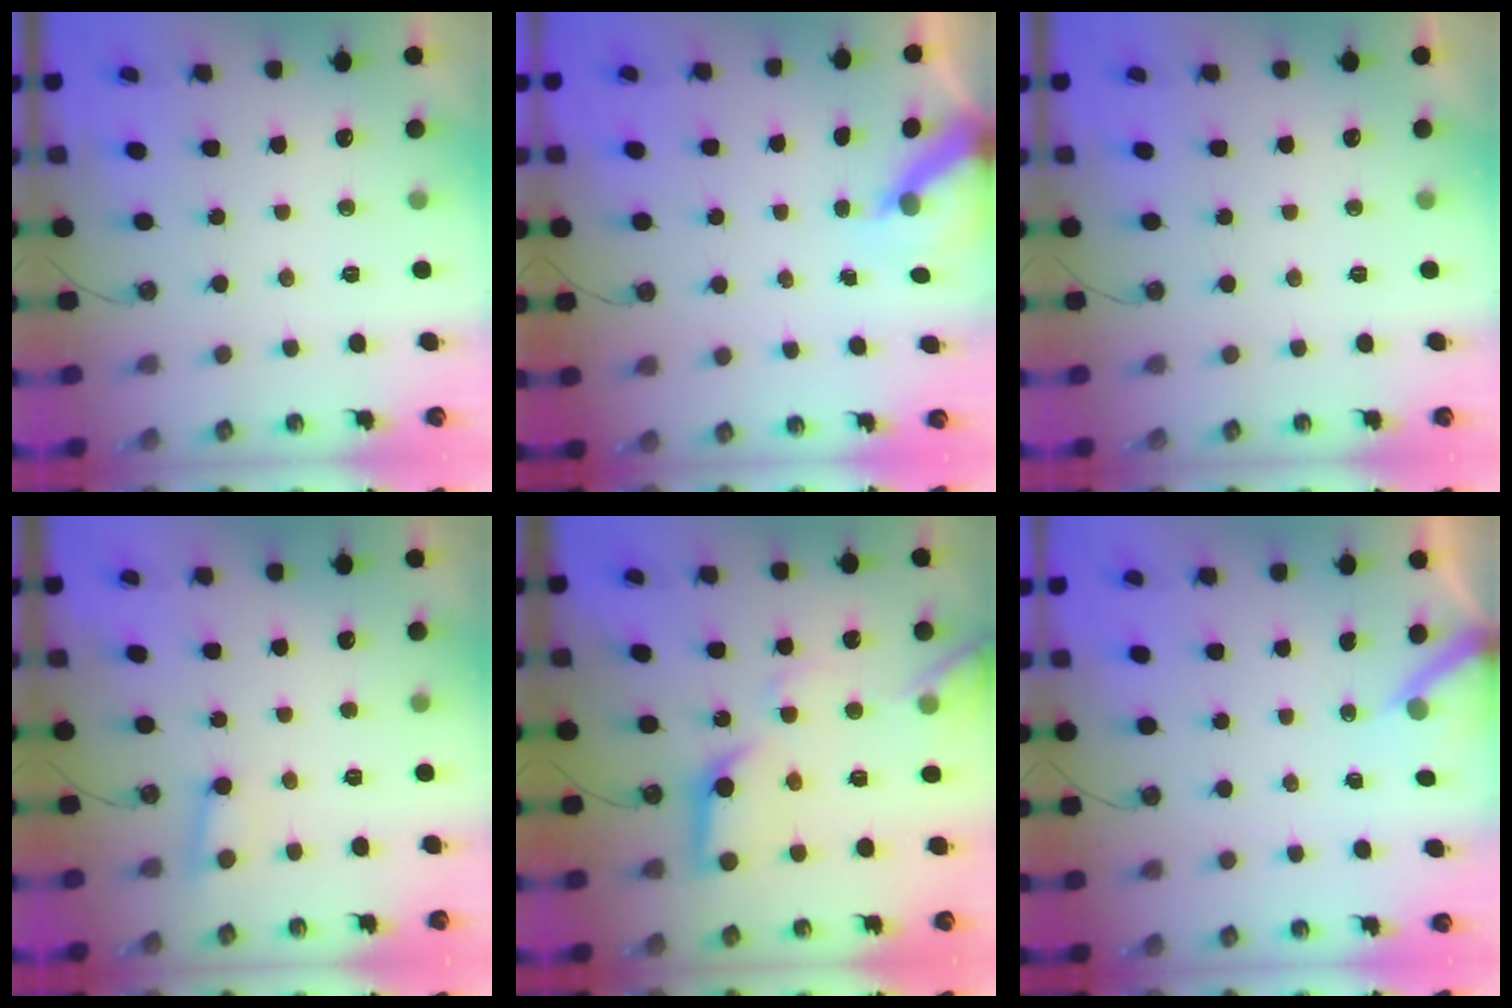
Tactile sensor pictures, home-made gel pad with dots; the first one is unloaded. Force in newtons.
{"total": 5.4, "press": 5.4, "slide": 0.6}
{"total": 0.0}
{"total": 3.7, "press": 3.6, "slide": 0.8}
{"total": 15.8, "press": 15.6, "slide": 2.0}
{"total": 4.1, "press": 4.0, "slide": 0.2}